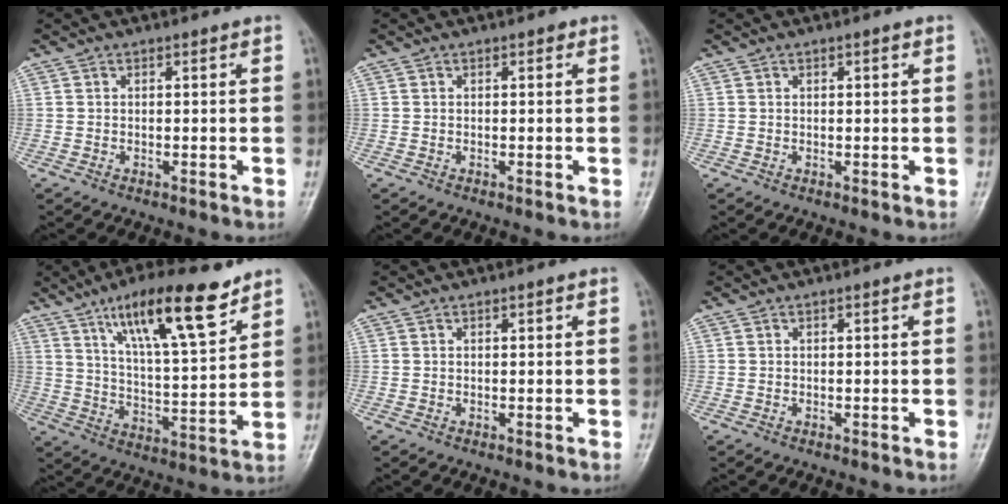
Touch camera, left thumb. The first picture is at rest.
{"total": 0.5, "force": [0.2, 0.3, 0.4], "torque": [0.000, 0.001, -0.002]}
{"total": 0.9, "force": [0.4, 0.3, 0.7], "torque": [-0.010, 0.001, 0.005]}
{"total": 17.2, "force": [10.5, 4.4, 12.8], "torque": [-0.193, -0.047, 0.183]}
{"total": 0.6, "force": [0.2, 0.2, 0.5], "torque": [-0.007, 0.001, 0.003]}
{"total": 0.0}